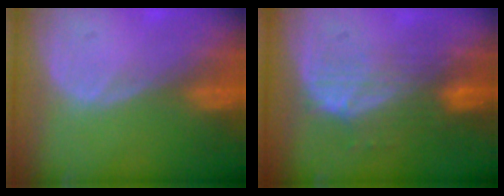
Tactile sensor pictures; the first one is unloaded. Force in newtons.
{"total": 7.7, "press": 6.9, "slide": 3.5}